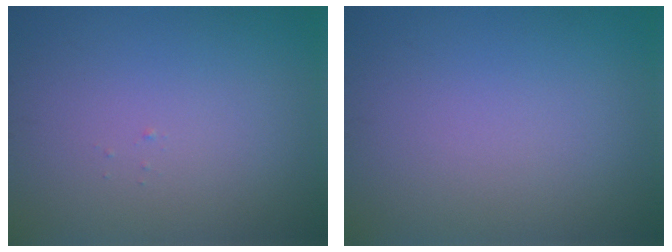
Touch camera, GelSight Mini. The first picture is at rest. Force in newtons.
{"total": 0.0}